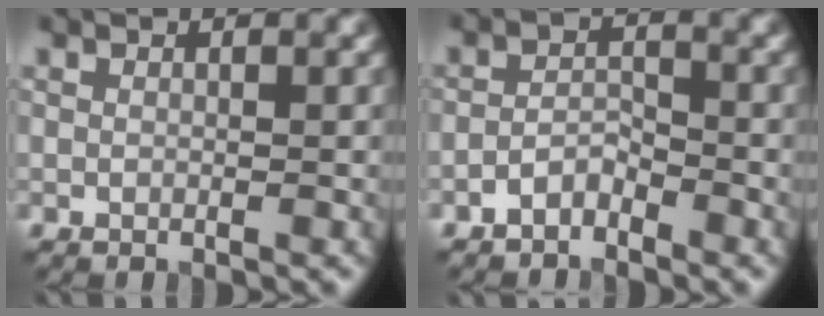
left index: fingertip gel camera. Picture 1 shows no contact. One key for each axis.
{"total": 1.9, "fx": -1.6, "fy": 0.7, "fz": 0.8, "tx": -0.014, "ty": 0.009, "tz": -0.033}